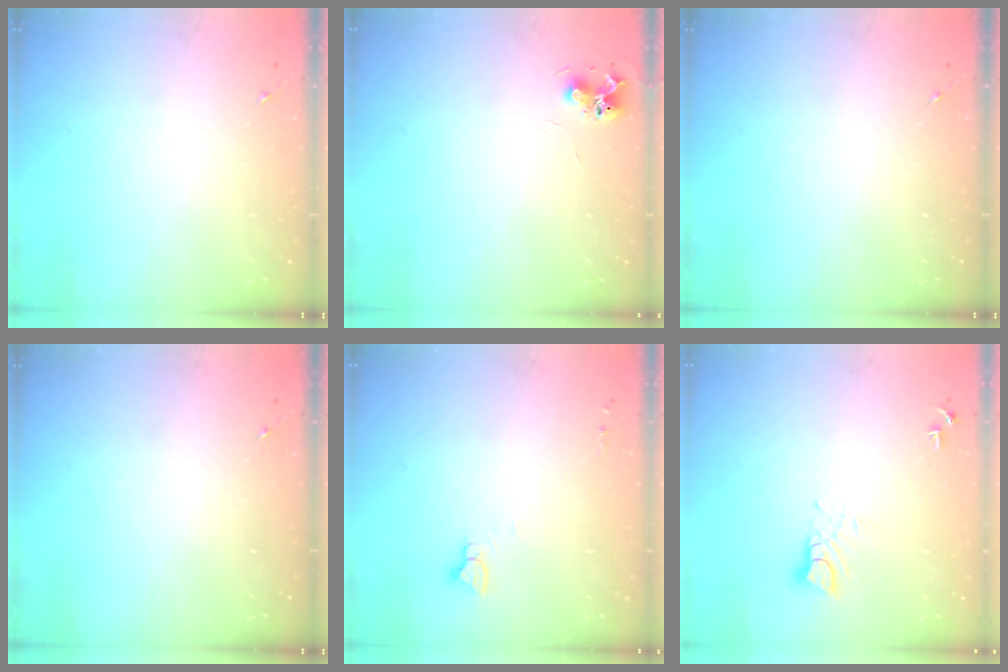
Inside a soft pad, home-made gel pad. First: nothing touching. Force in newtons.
{"total": 6.5, "press": 6.5, "slide": 0.8}
{"total": 0.0}
{"total": 0.0}
{"total": 2.9, "press": 2.9, "slide": 0.2}
{"total": 4.3, "press": 4.3, "slide": 0.4}